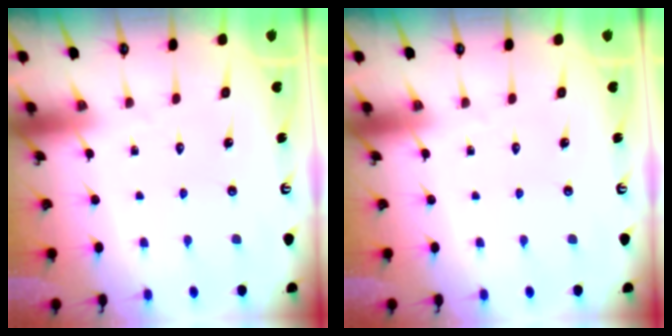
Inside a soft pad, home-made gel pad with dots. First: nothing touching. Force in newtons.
{"total": 0.0}